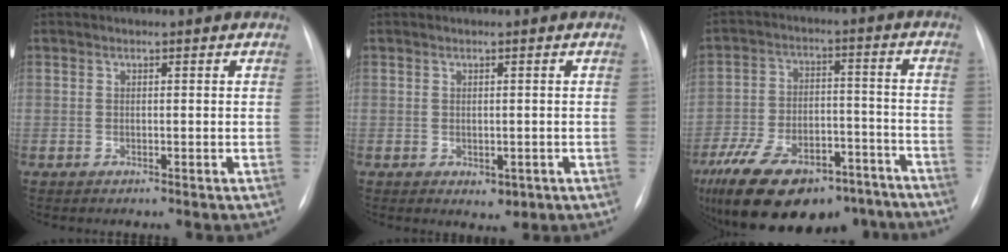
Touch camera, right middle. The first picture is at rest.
{"total": 2.1, "force": [-0.7, 1.4, 1.4], "torque": [-0.012, -0.002, 0.000]}
{"total": 24.6, "force": [-17.5, 11.2, 13.1], "torque": [-0.255, 0.000, -0.264]}